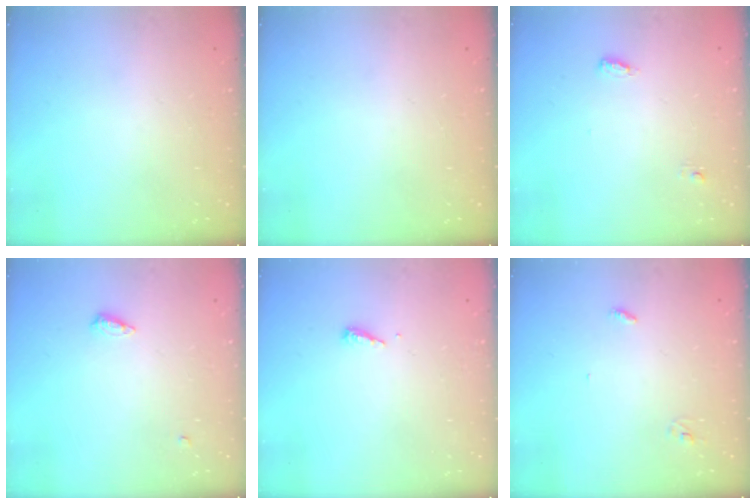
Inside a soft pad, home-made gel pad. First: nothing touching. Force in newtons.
{"total": 0.0}
{"total": 3.7, "press": 3.5, "slide": 1.2}
{"total": 5.5, "press": 5.4, "slide": 1.0}
{"total": 4.7, "press": 4.6, "slide": 0.4}
{"total": 2.8, "press": 2.8, "slide": 0.2}